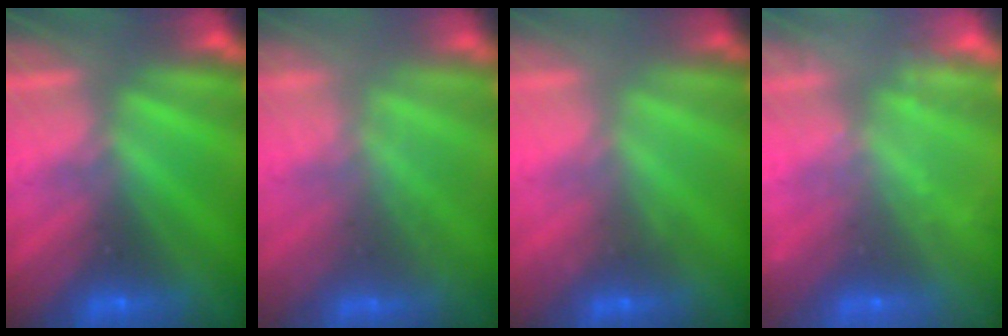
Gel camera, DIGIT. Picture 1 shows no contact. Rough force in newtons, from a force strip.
{"total": 1.7}
{"total": 2.3}
{"total": 2.4}